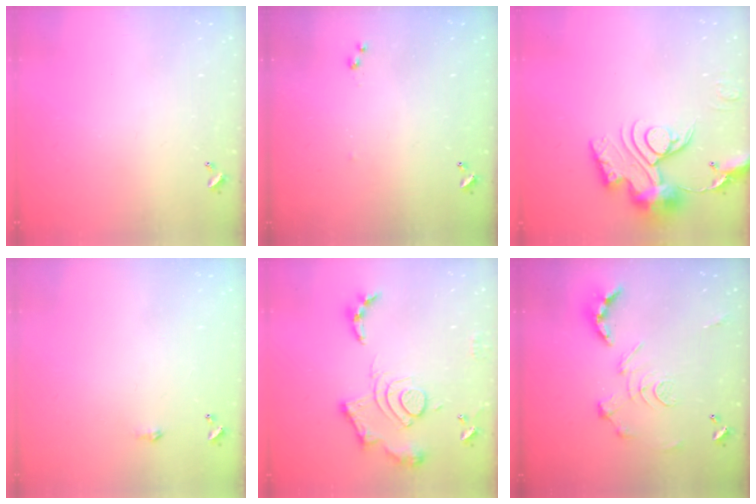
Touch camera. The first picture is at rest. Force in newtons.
{"total": 4.8, "press": 4.7, "slide": 0.4}
{"total": 15.5, "press": 15.4, "slide": 1.7}
{"total": 1.8, "press": 1.8, "slide": 0.3}
{"total": 16.5, "press": 16.4, "slide": 1.7}
{"total": 2.9, "press": 2.3, "slide": 1.7}